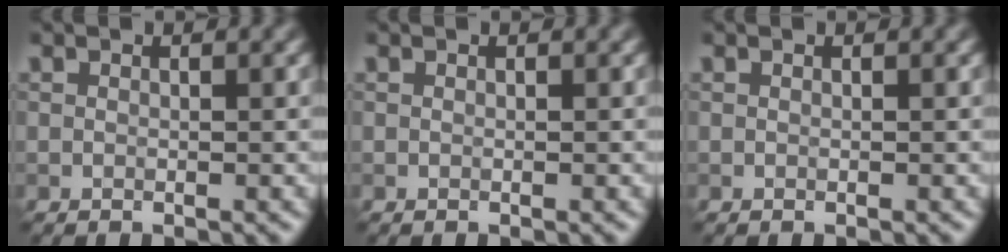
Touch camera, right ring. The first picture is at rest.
{"total": 0.0}
{"total": 0.0}